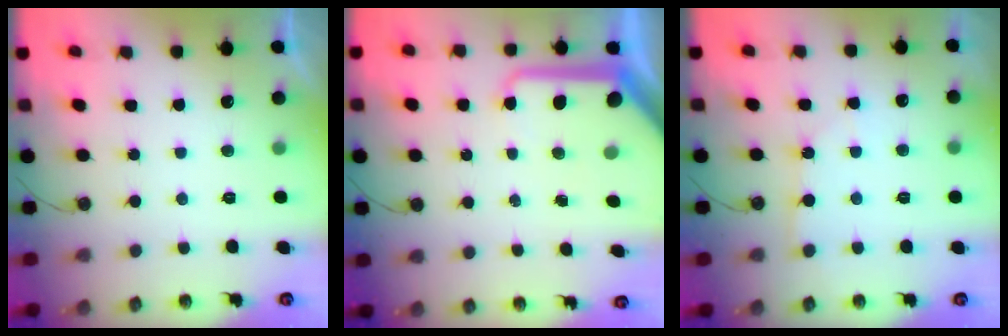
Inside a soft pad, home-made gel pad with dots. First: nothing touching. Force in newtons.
{"total": 11.9, "press": 11.9, "slide": 1.4}
{"total": 4.8, "press": 4.8, "slide": 0.6}